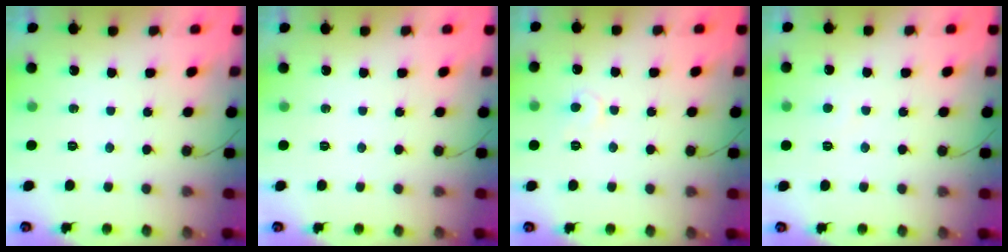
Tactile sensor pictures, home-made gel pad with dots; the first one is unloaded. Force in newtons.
{"total": 0.0}
{"total": 5.2, "press": 5.2, "slide": 0.2}
{"total": 2.8, "press": 2.8, "slide": 0.2}